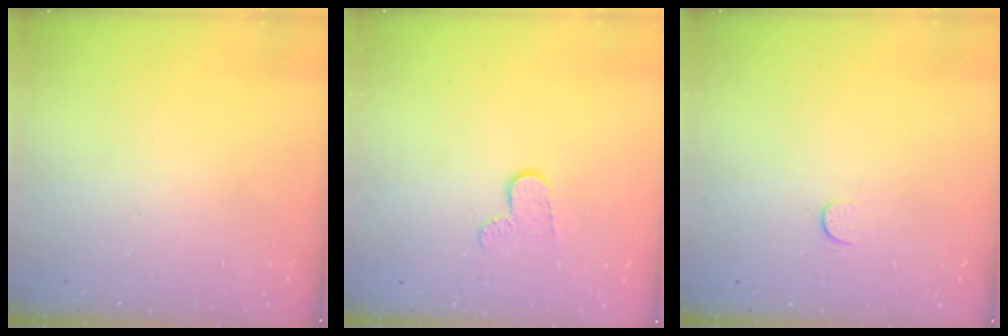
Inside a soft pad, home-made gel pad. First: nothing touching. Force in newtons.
{"total": 6.1, "press": 6.0, "slide": 0.6}
{"total": 2.8, "press": 2.8, "slide": 0.4}